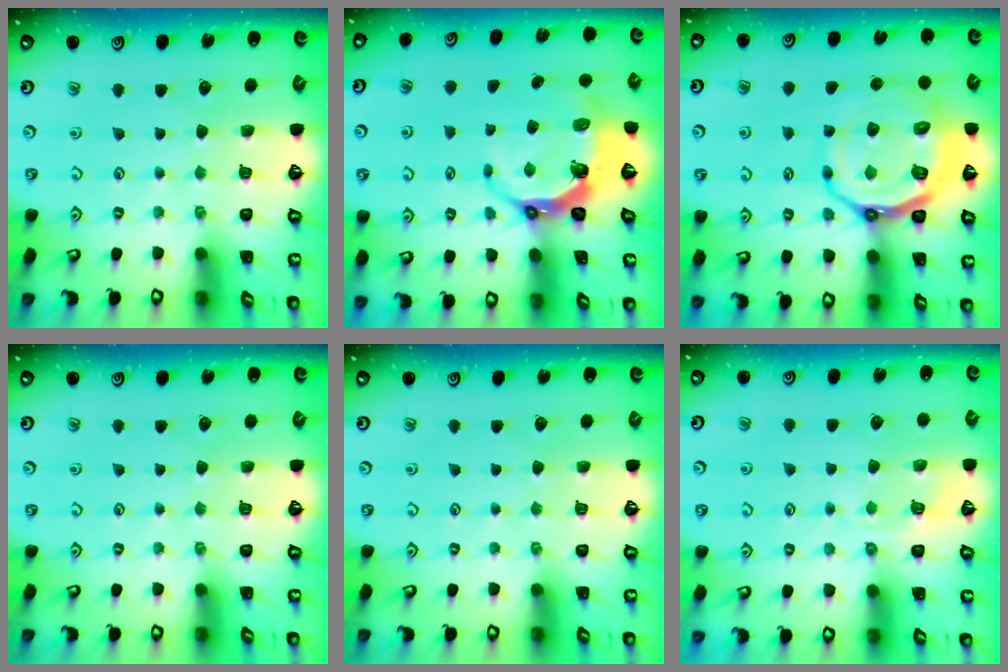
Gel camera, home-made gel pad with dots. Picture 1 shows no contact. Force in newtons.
{"total": 7.0, "press": 5.5, "slide": 4.3}
{"total": 14.9, "press": 14.5, "slide": 3.3}
{"total": 0.0}
{"total": 0.0}
{"total": 4.9, "press": 4.8, "slide": 1.1}